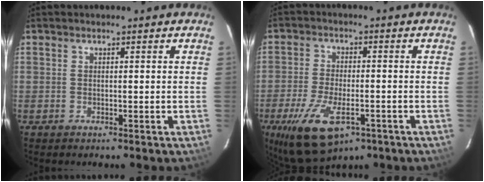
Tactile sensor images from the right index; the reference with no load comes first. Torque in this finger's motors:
{"motor_torque": [1.11, -1.03, 0.73, 0.18]}